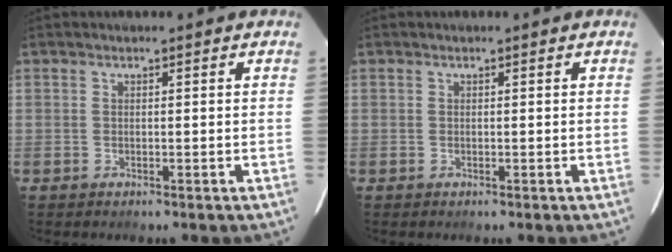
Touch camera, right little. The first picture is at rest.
{"total": 0.0}